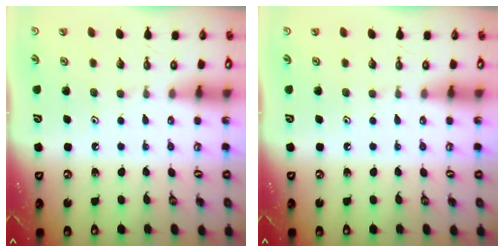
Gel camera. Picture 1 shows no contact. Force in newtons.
{"total": 0.0}